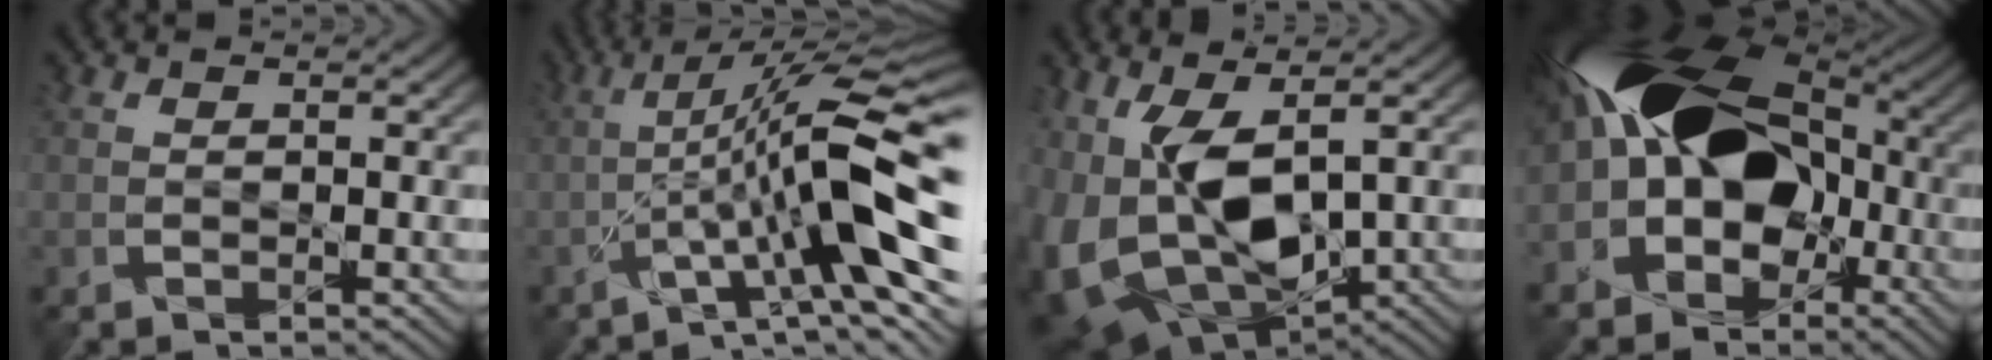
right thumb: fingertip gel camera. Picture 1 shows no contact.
{"total": 14.2, "force": [-2.7, 3.5, 13.5], "torque": [-0.217, 0.012, -0.048]}
{"total": 13.0, "force": [-0.9, 7.3, 10.7], "torque": [-0.252, -0.033, 0.000]}
{"total": 15.9, "force": [-0.8, 11.3, 11.2], "torque": [-0.192, 0.007, -0.026]}